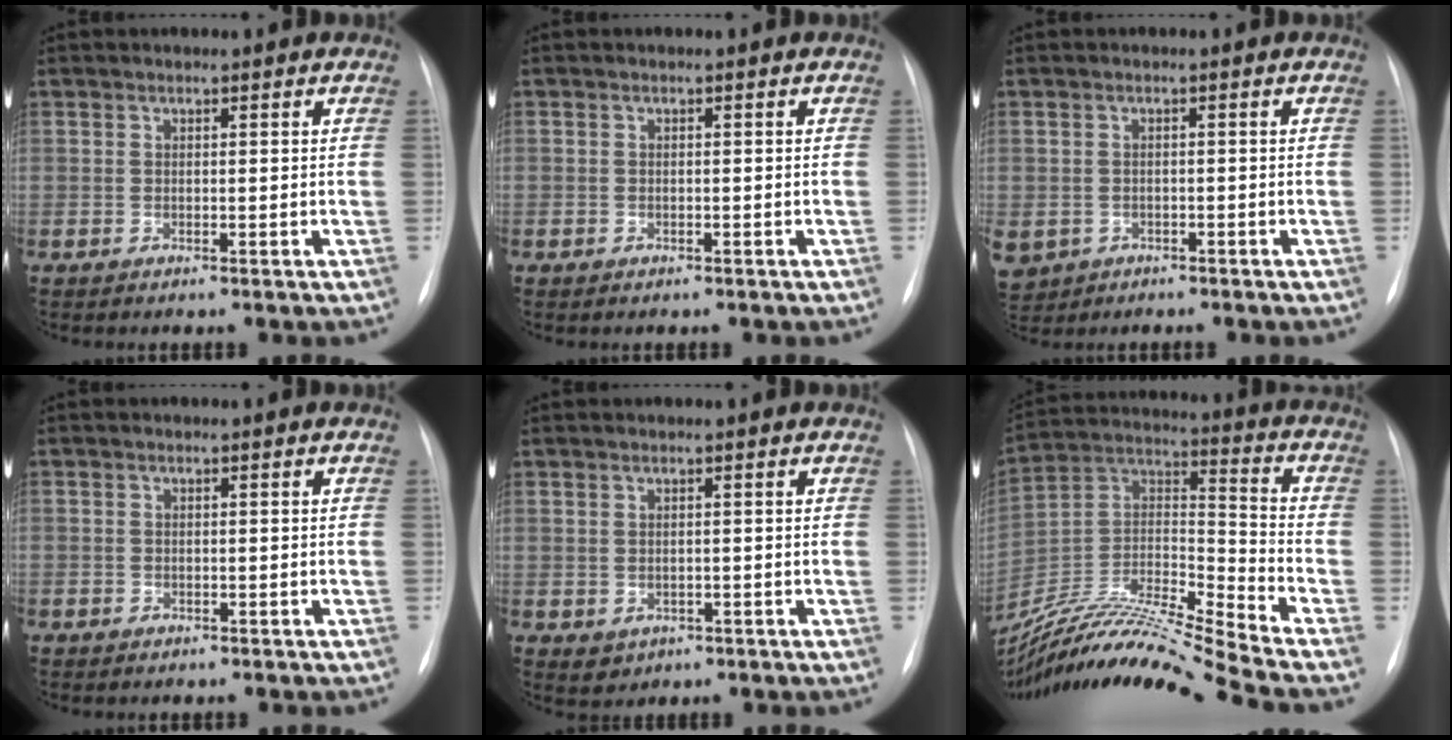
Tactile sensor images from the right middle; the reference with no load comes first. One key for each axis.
{"total": 0.6, "fx": -0.4, "fy": 0.5, "fz": 0.1, "tx": -0.005, "ty": 0.004, "tz": -0.007}
{"total": 7.6, "fx": -3.7, "fy": 6.1, "fz": 2.4, "tx": -0.074, "ty": 0.000, "tz": -0.053}
{"total": 1.3, "fx": -0.9, "fy": 1.0, "fz": 0.2, "tx": -0.008, "ty": 0.004, "tz": -0.013}
{"total": 2.5, "fx": -0.9, "fy": 2.1, "fz": 0.9, "tx": -0.011, "ty": 0.001, "tz": 0.000}
{"total": 22.6, "fx": -20.3, "fy": -2.3, "fz": 9.7, "tx": -0.210, "ty": -0.010, "tz": -0.365}